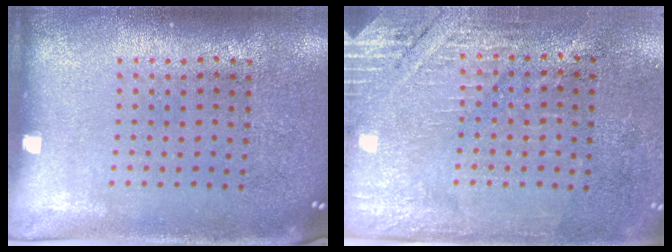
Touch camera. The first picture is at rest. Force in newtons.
{"total": 2.8, "press": 2.6, "slide": 0.9}